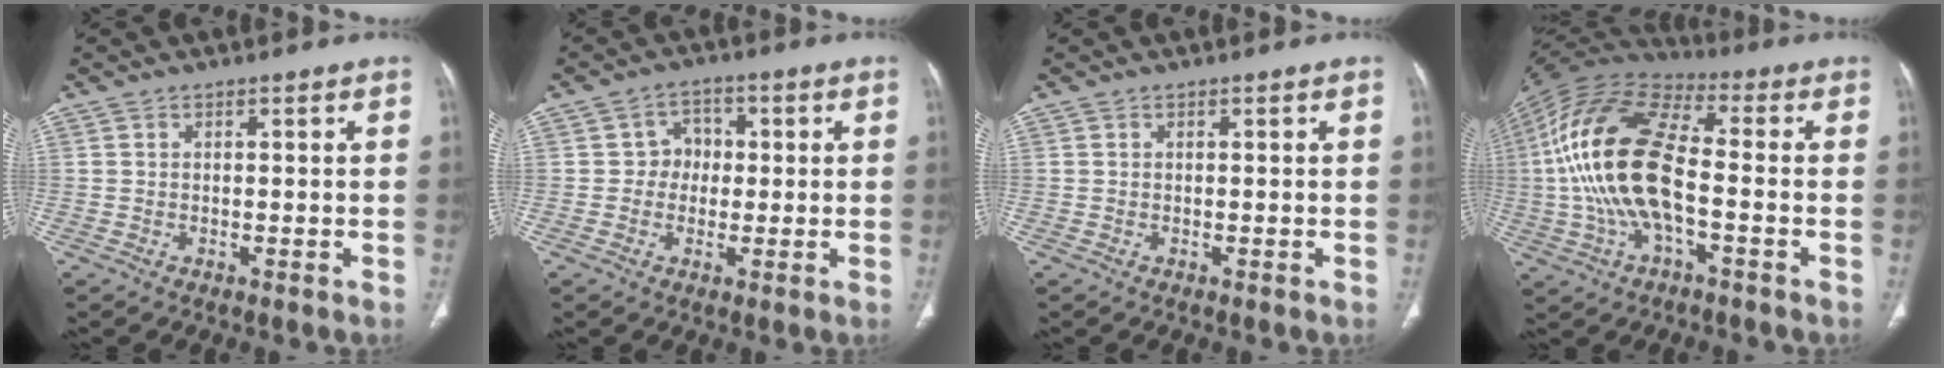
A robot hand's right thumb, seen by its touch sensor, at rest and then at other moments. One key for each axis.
{"total": 4.7, "fx": 0.2, "fy": 4.2, "fz": 2.0, "tx": 0.004, "ty": 0.012, "tz": -0.005}
{"total": 0.0}
{"total": 19.8, "fx": -1.9, "fy": 8.9, "fz": 17.6, "tx": -0.360, "ty": 0.029, "tz": -0.038}